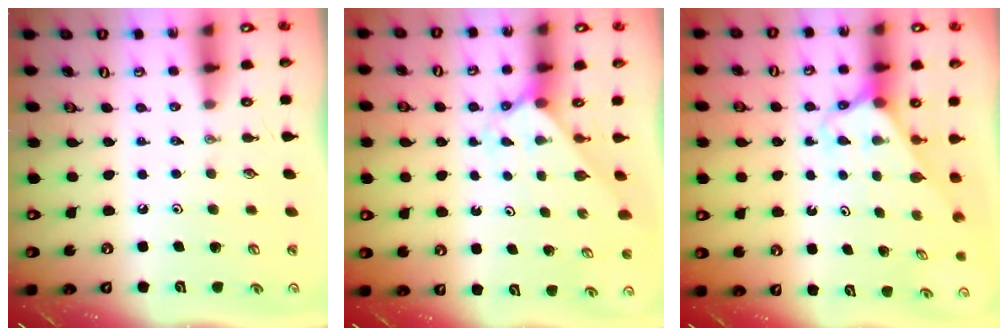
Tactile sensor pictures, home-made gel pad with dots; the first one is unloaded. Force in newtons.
{"total": 2.3, "press": 2.3, "slide": 0.2}
{"total": 2.6, "press": 2.6, "slide": 0.1}